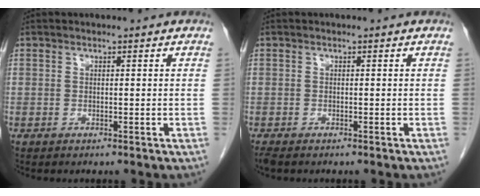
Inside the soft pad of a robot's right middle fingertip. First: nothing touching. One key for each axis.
{"total": 1.7, "fx": -1.4, "fy": 0.6, "fz": 0.8, "tx": -0.020, "ty": -0.007, "tz": -0.023}